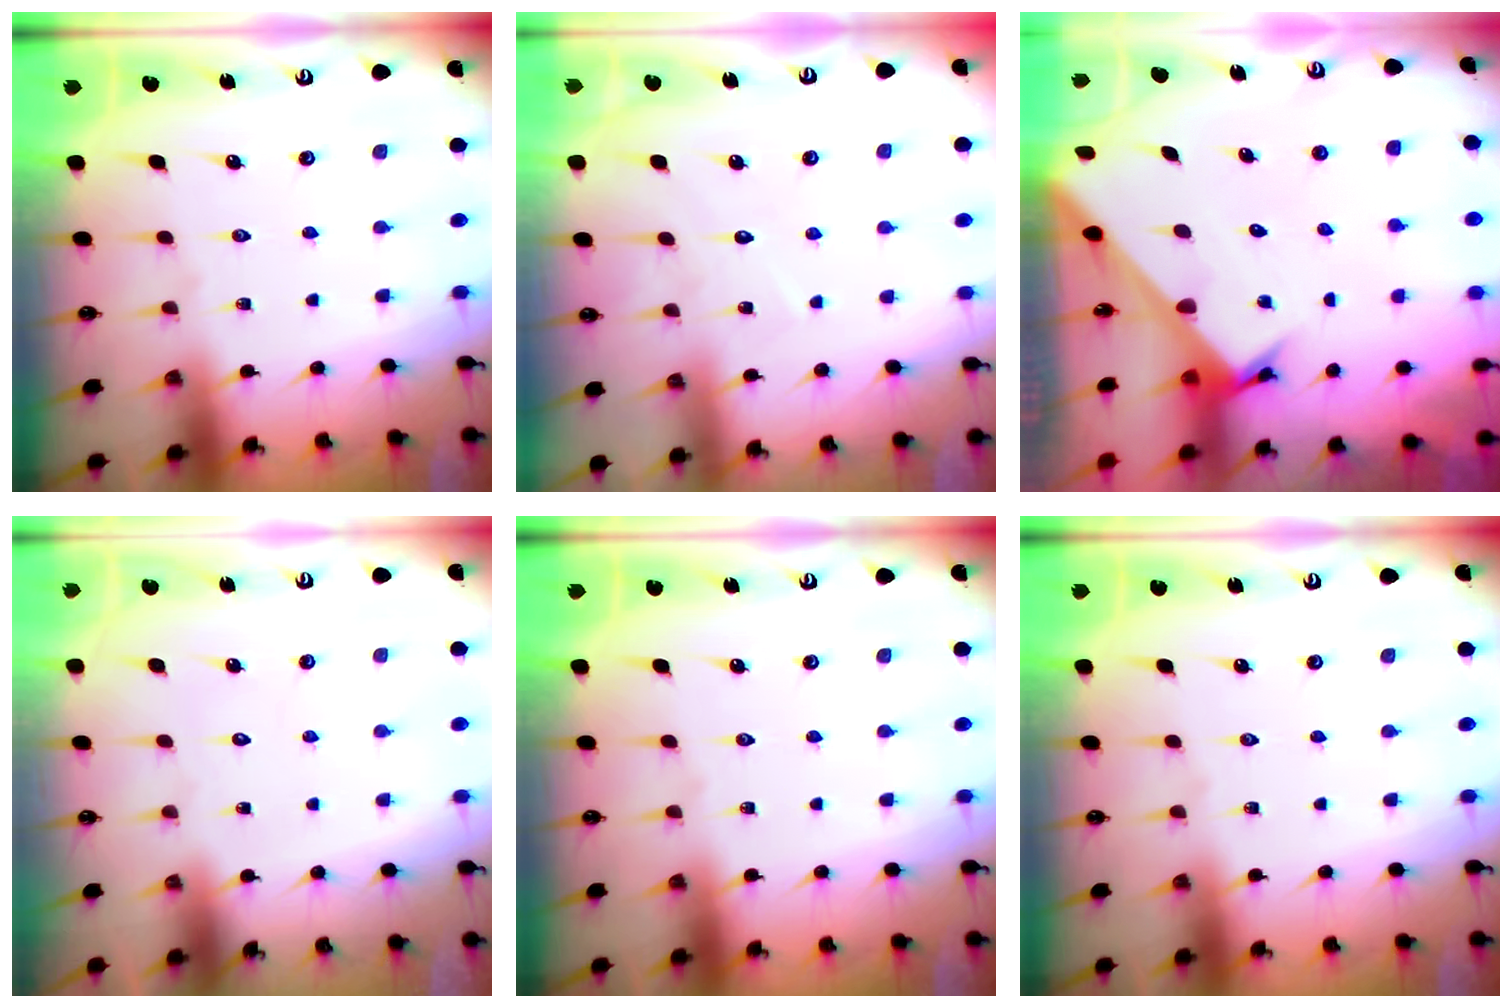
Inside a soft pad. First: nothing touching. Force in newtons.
{"total": 4.7, "press": 4.7, "slide": 0.4}
{"total": 2.6, "press": 2.6, "slide": 0.2}
{"total": 1.6, "press": 1.6, "slide": 0.1}
{"total": 0.0}
{"total": 0.0}